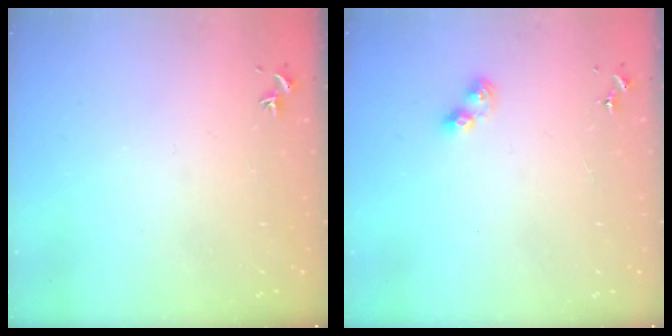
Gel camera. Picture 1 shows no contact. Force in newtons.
{"total": 6.6, "press": 6.6, "slide": 0.7}